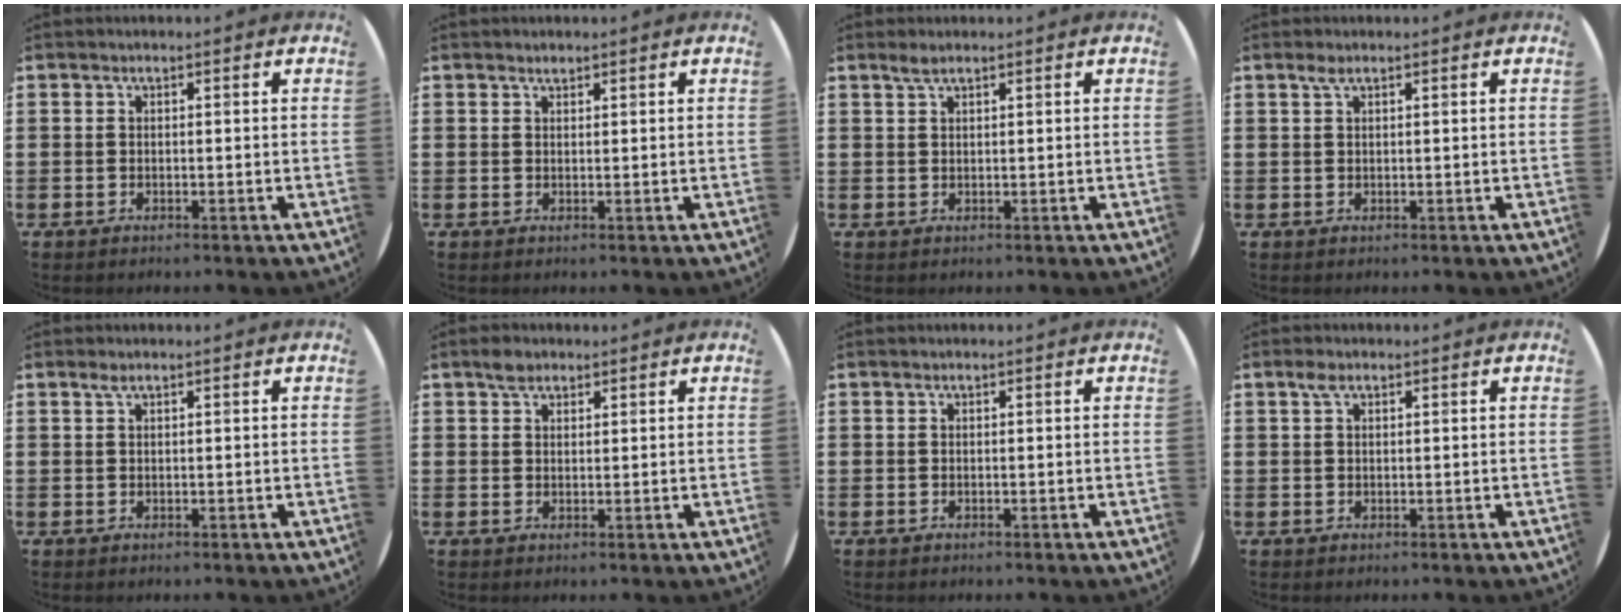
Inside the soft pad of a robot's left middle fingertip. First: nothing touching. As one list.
[{"total": 0.7, "force": [0.7, 0.1, 0.1], "torque": [-0.002, 0.001, 0.013]}, {"total": 1.3, "force": [1.1, 0.1, 0.8], "torque": [-0.016, 0.003, 0.019]}, {"total": 1.0, "force": [0.5, 0.1, 0.8], "torque": [-0.015, 0.003, 0.009]}, {"total": 0.7, "force": [0.4, 0.0, 0.5], "torque": [-0.011, 0.001, 0.008]}, {"total": 2.0, "force": [1.6, 1.0, 0.6], "torque": [-0.006, 0.001, 0.028]}, {"total": 0.0}, {"total": 1.4, "force": [0.7, 0.7, 0.9], "torque": [-0.013, 0.002, 0.011]}]